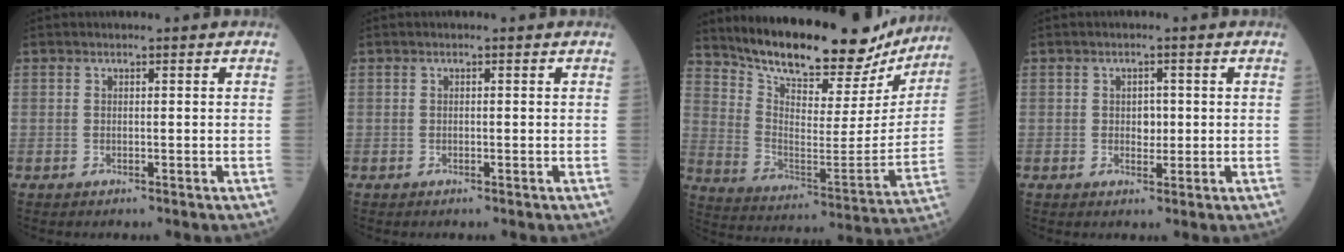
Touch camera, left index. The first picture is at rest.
{"total": 0.0}
{"total": 24.9, "force": [21.7, 7.1, 10.0], "torque": [-0.161, -0.030, 0.307]}
{"total": 2.1, "force": [0.1, 1.4, 1.5], "torque": [-0.022, 0.001, 0.003]}